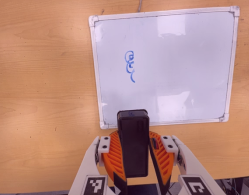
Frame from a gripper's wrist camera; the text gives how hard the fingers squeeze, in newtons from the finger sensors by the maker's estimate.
{"total": 9.8, "left": 9.4, "right": 10.2}